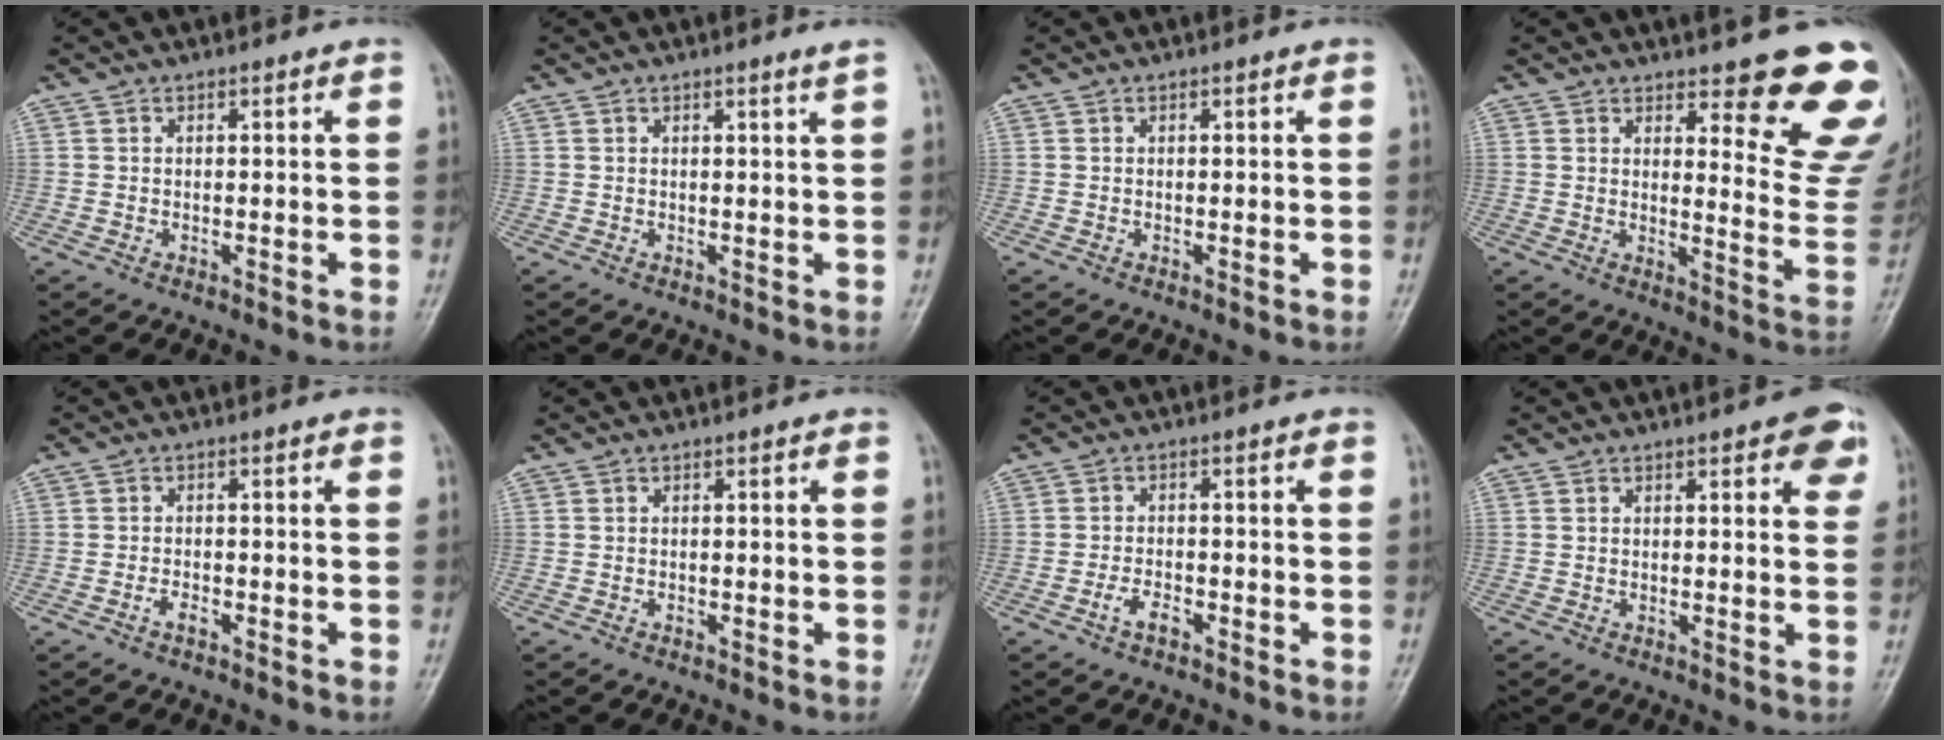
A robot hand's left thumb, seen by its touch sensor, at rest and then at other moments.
{"total": 1.1, "force": [0.7, -0.4, 0.8], "torque": [-0.025, -0.010, 0.014]}
{"total": 0.0}
{"total": 13.9, "force": [10.5, 3.7, 8.3], "torque": [-0.053, -0.087, 0.117]}
{"total": 1.9, "force": [-1.1, 0.9, 1.2], "torque": [-0.019, 0.006, -0.024]}
{"total": 0.6, "force": [-0.2, 0.5, 0.4], "torque": [-0.001, 0.002, -0.007]}
{"total": 3.1, "force": [-1.8, 1.5, 2.0], "torque": [-0.039, 0.014, -0.036]}
{"total": 5.5, "force": [2.7, 2.2, 4.3], "torque": [-0.027, -0.007, 0.023]}